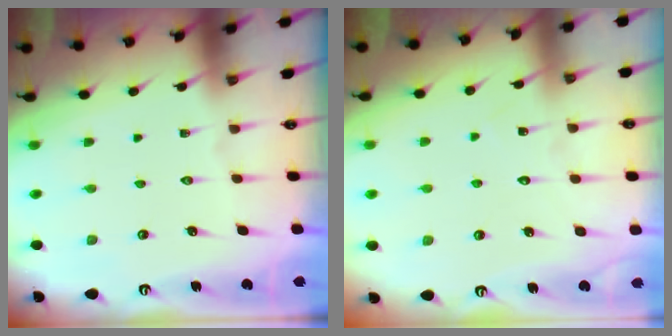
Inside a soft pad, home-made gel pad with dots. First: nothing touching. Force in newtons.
{"total": 6.1, "press": 6.1, "slide": 0.1}